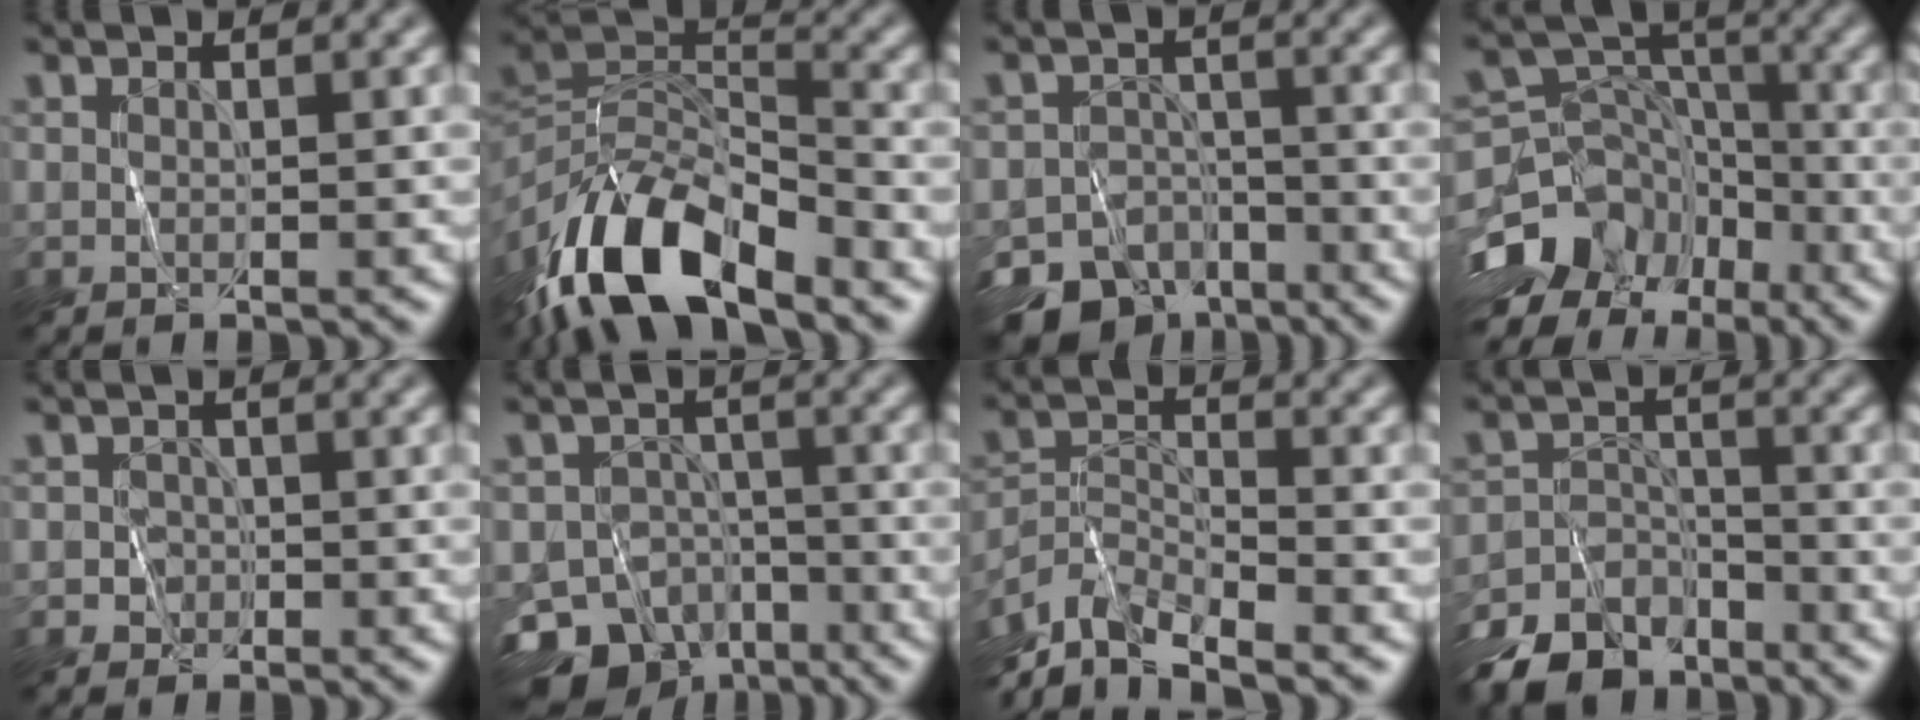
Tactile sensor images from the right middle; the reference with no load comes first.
{"total": 12.2, "force": [-7.8, 5.0, 7.9], "torque": [-0.148, 0.005, -0.155]}
{"total": 9.2, "force": [-7.1, 5.3, 2.7], "torque": [-0.033, -0.019, -0.110]}
{"total": 11.0, "force": [-6.7, 7.7, 3.9], "torque": [-0.086, 0.007, -0.111]}
{"total": 1.3, "force": [-0.4, 1.2, 0.0], "torque": [0.008, 0.000, -0.008]}
{"total": 10.9, "force": [-7.4, 7.0, 3.7], "torque": [-0.055, -0.015, -0.114]}
{"total": 5.8, "force": [-5.3, 1.2, 1.9], "torque": [-0.038, -0.008, -0.108]}
{"total": 7.9, "force": [-6.2, 4.4, 2.3], "torque": [-0.026, -0.010, -0.105]}